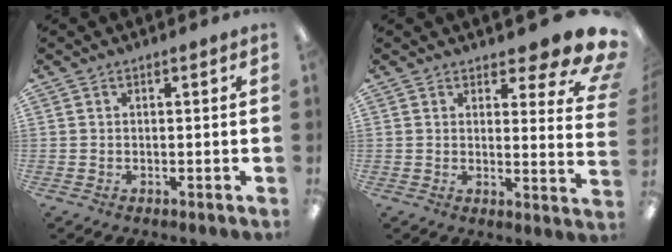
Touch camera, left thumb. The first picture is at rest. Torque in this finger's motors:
{"motor_torque": [0.34, 0.27, -0.04, -0.25, 0.07]}